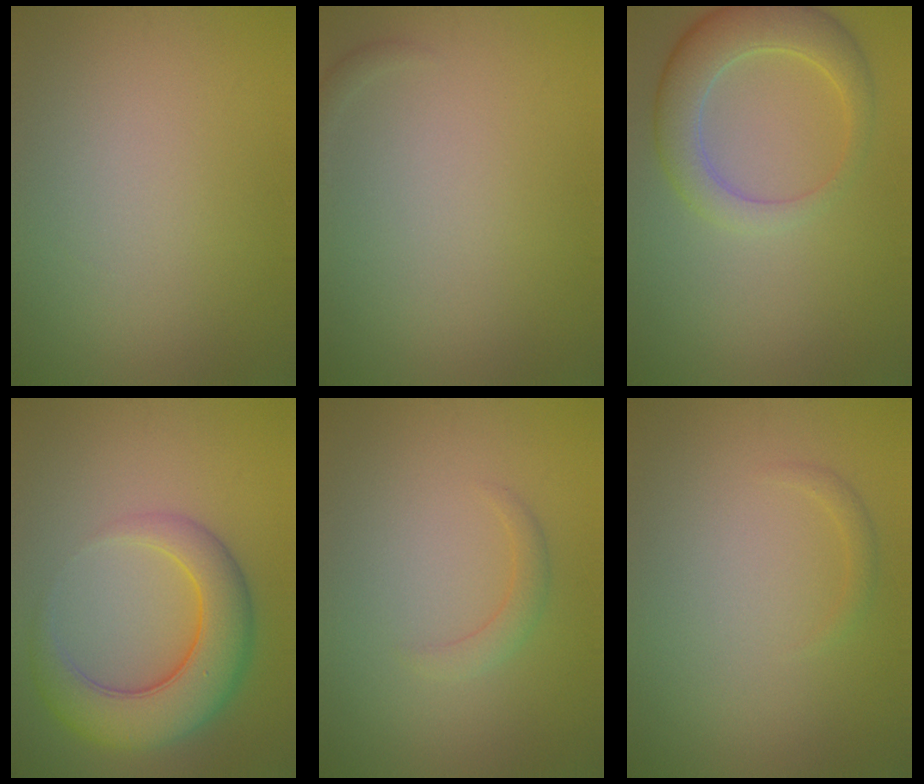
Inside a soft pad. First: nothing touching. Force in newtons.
{"total": 0.5, "press": 0.5, "slide": 0.1}
{"total": 5.0, "press": 5.0, "slide": 0.5}
{"total": 7.1, "press": 7.1, "slide": 0.2}
{"total": 1.4, "press": 1.4, "slide": 0.0}
{"total": 0.8, "press": 0.8, "slide": 0.1}